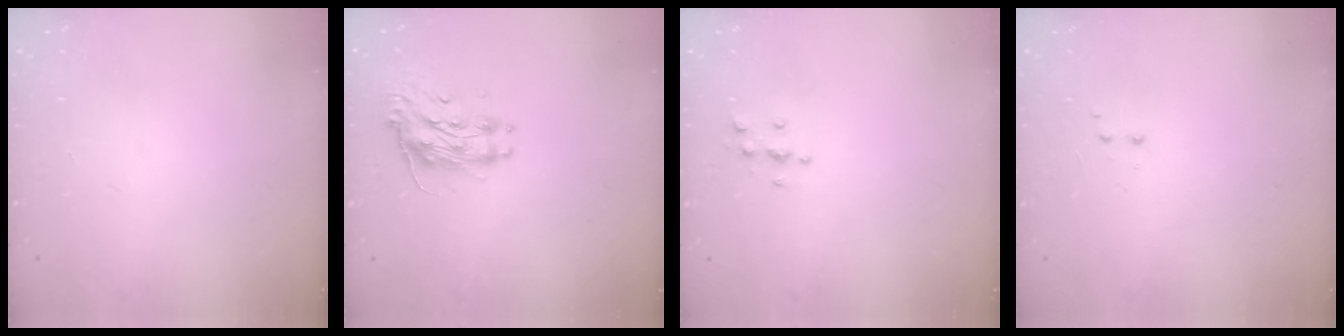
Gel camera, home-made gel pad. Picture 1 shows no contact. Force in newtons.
{"total": 10.4, "press": 10.4, "slide": 0.8}
{"total": 5.4, "press": 5.4, "slide": 0.5}
{"total": 2.0, "press": 1.8, "slide": 0.9}